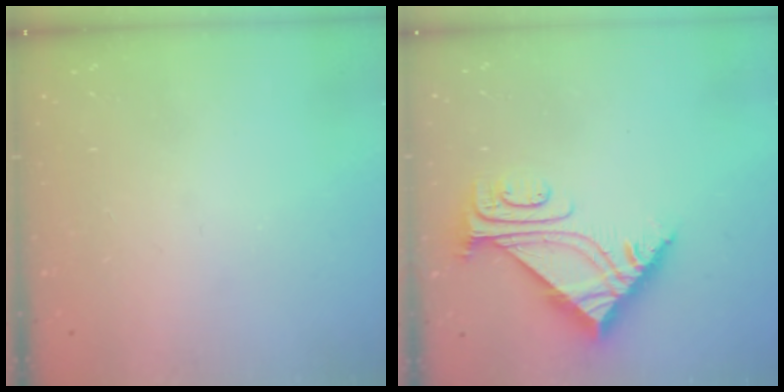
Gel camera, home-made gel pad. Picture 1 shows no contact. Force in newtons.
{"total": 7.5, "press": 7.4, "slide": 0.8}